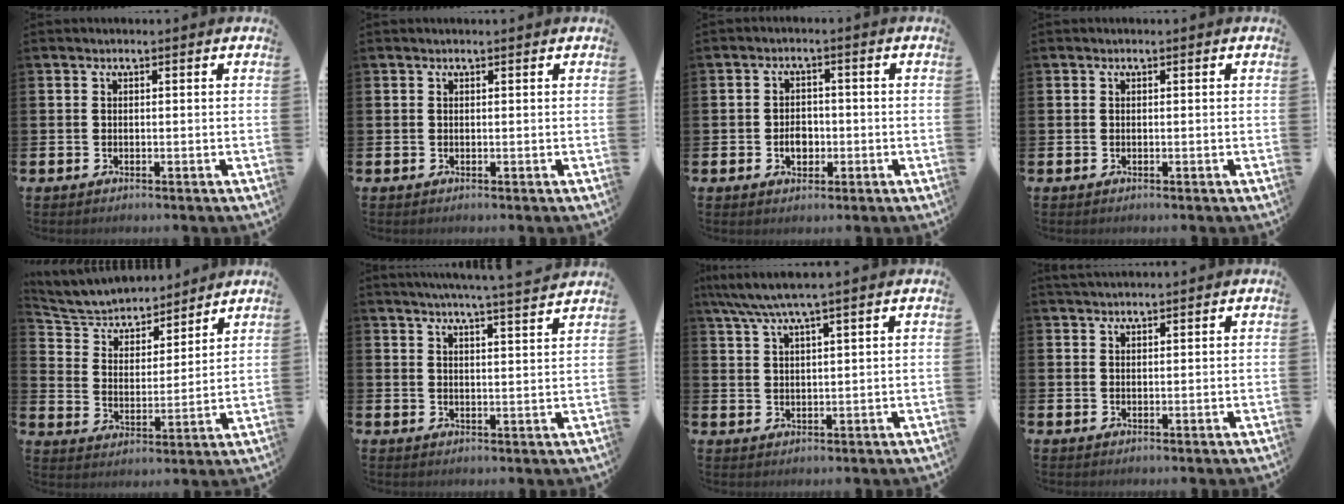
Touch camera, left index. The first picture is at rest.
{"total": 0.0}
{"total": 3.0, "force": [-0.7, 2.2, 1.9], "torque": [-0.017, -0.005, -0.019]}
{"total": 0.0}
{"total": 6.2, "force": [5.9, 1.7, 0.8], "torque": [-0.055, -0.042, 0.101]}
{"total": 5.4, "force": [5.1, -1.1, 1.2], "torque": [-0.024, -0.035, 0.086]}
{"total": 5.0, "force": [4.2, -0.2, 2.8], "torque": [-0.070, -0.008, 0.075]}
{"total": 1.6, "force": [1.6, 0.2, 0.3], "torque": [-0.003, -0.002, 0.029]}